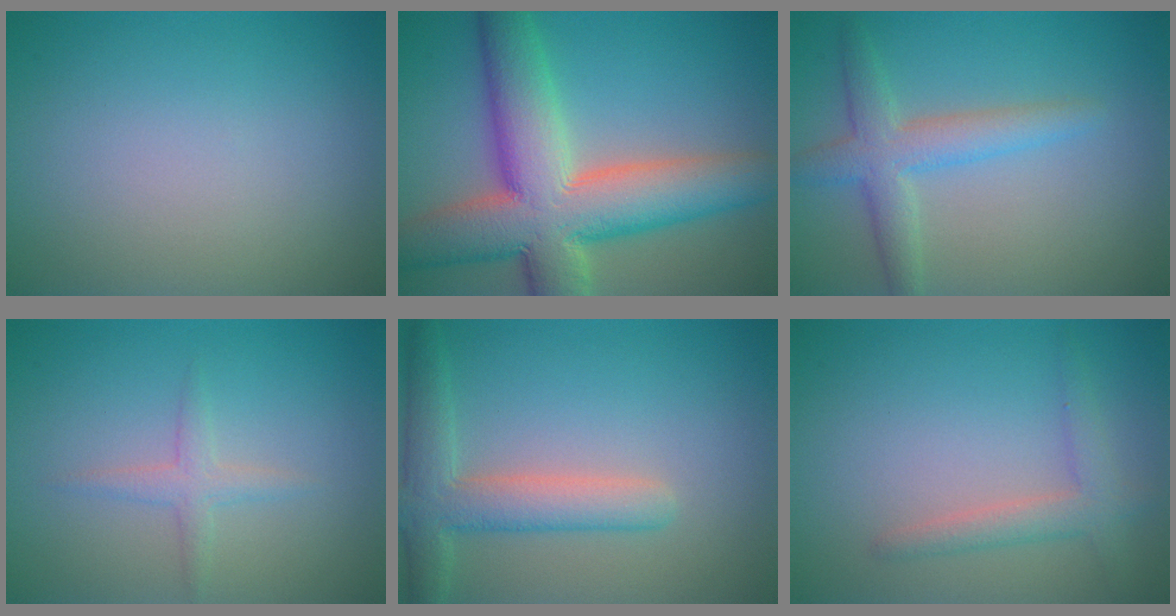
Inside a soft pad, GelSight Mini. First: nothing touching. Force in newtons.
{"total": 12.5, "press": 12.5, "slide": 0.8}
{"total": 3.9, "press": 3.9, "slide": 0.3}
{"total": 1.6, "press": 1.6, "slide": 0.0}
{"total": 4.6, "press": 4.6, "slide": 0.4}
{"total": 2.5, "press": 2.5, "slide": 0.1}